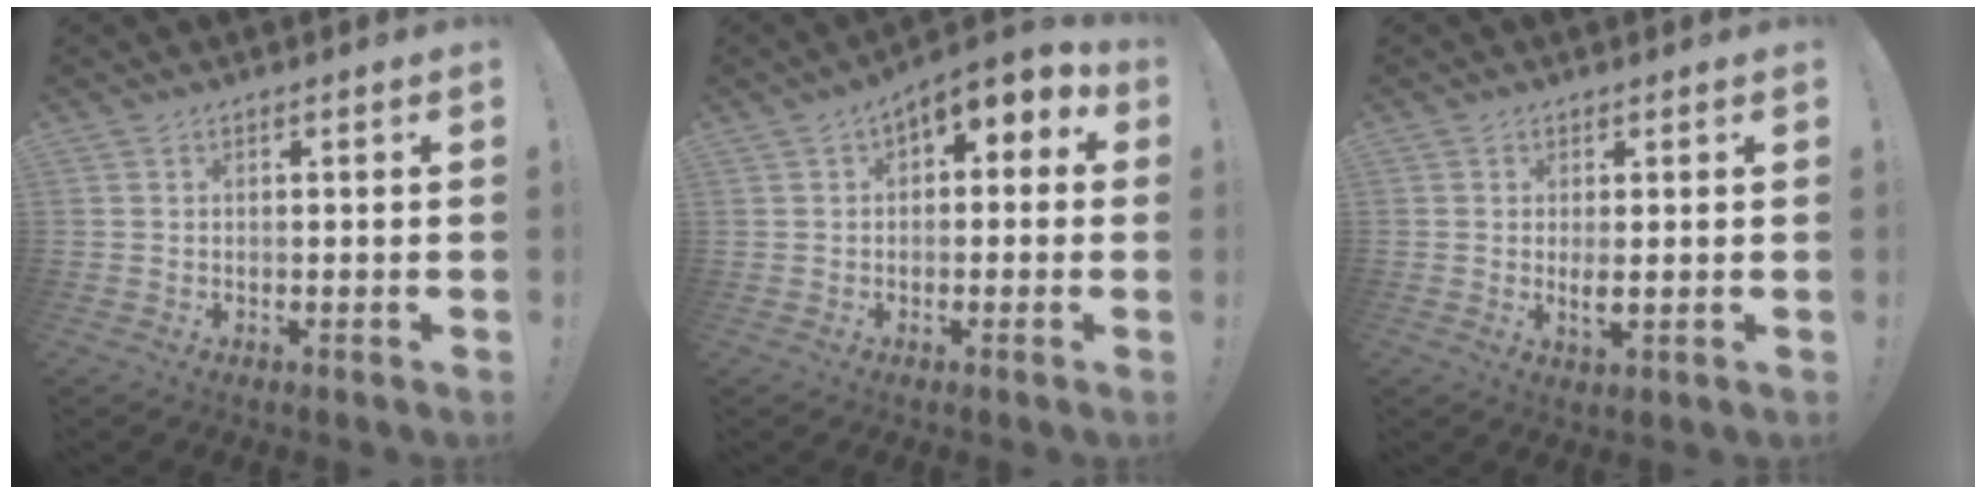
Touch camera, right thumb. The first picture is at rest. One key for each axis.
{"total": 4.7, "fx": 1.5, "fy": 2.8, "fz": 3.4, "tx": -0.043, "ty": -0.006, "tz": 0.027}
{"total": 3.0, "fx": 0.5, "fy": 0.6, "fz": 2.9, "tx": -0.039, "ty": -0.009, "tz": 0.008}